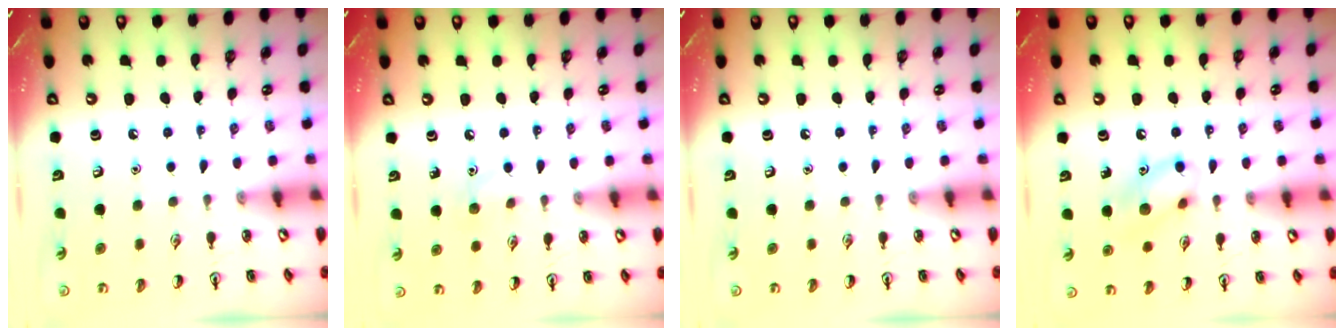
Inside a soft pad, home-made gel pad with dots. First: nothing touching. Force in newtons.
{"total": 4.8, "press": 4.5, "slide": 1.6}
{"total": 0.0}
{"total": 10.1, "press": 10.1, "slide": 1.0}